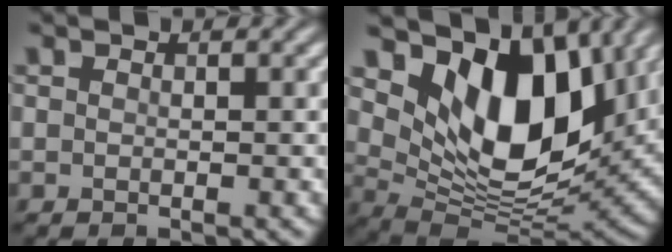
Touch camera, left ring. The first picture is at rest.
{"total": 12.5, "force": [5.9, 6.7, 8.7], "torque": [-0.149, -0.009, 0.104]}